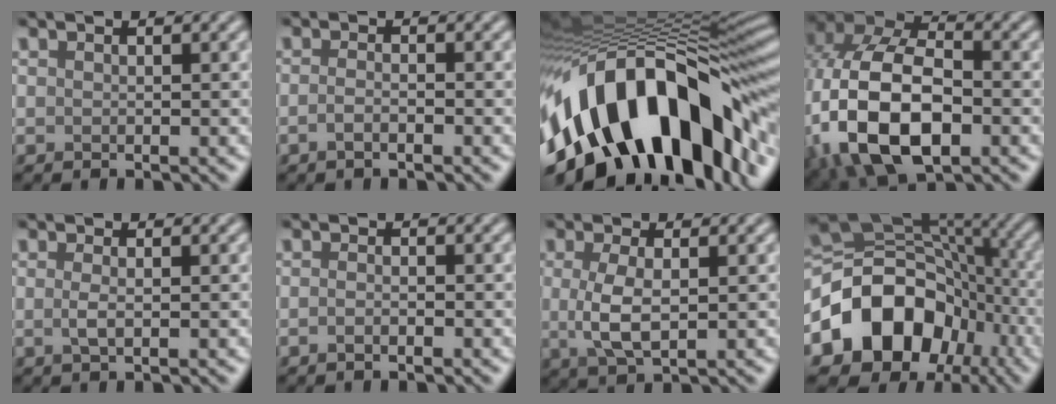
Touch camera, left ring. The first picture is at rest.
{"total": 1.4, "force": [-0.7, 0.4, 1.1], "torque": [-0.022, 0.000, -0.017]}
{"total": 18.9, "force": [-5.8, 9.6, 15.2], "torque": [-0.252, 0.005, -0.097]}
{"total": 13.9, "force": [-3.5, 8.6, 10.3], "torque": [-0.219, -0.018, -0.058]}
{"total": 1.3, "force": [0.0, 0.4, 1.2], "torque": [-0.024, -0.001, -0.002]}
{"total": 1.0, "force": [-0.6, 0.3, 0.8], "torque": [-0.015, -0.002, -0.011]}
{"total": 3.6, "force": [0.1, 1.4, 3.3], "torque": [-0.076, -0.003, 0.004]}
{"total": 13.2, "force": [-4.7, 10.4, 6.6], "torque": [-0.133, 0.000, -0.094]}